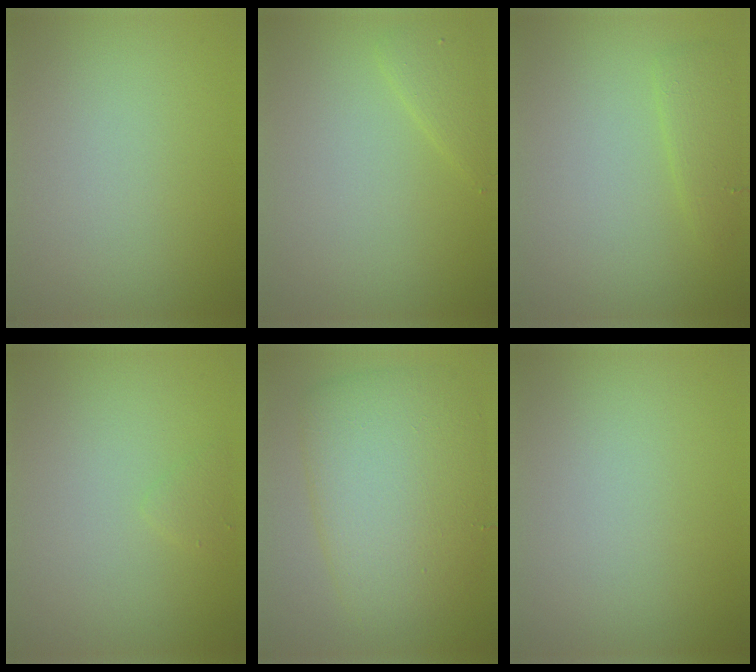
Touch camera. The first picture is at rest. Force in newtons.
{"total": 1.4, "press": 1.4, "slide": 0.1}
{"total": 1.8, "press": 1.8, "slide": 0.2}
{"total": 0.7, "press": 0.7, "slide": 0.0}
{"total": 7.9, "press": 7.9, "slide": 0.2}
{"total": 0.0}